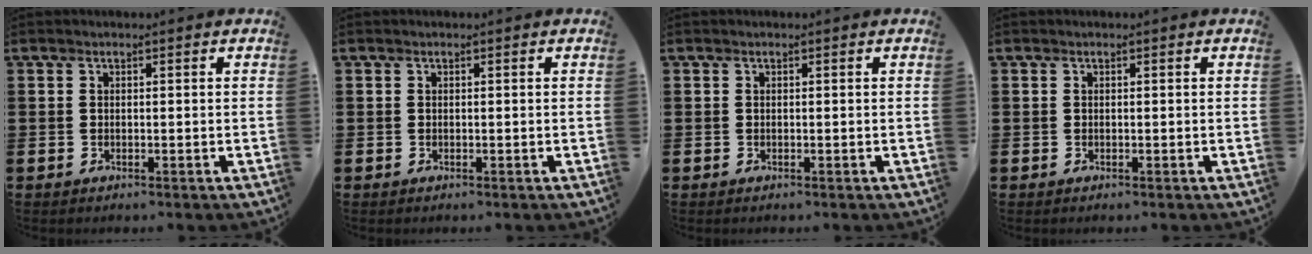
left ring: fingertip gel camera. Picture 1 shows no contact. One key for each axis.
{"total": 0.0}
{"total": 0.0}
{"total": 0.0}